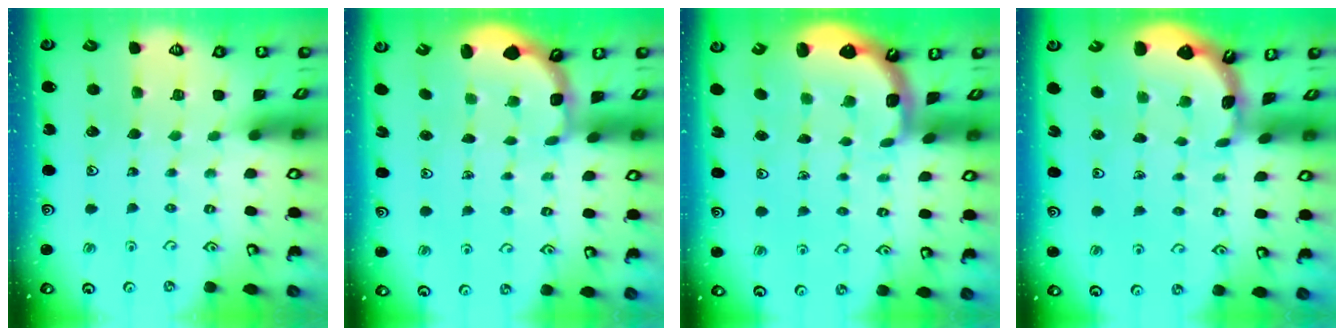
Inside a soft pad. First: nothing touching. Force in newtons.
{"total": 2.7, "press": 2.0, "slide": 1.7}
{"total": 2.7, "press": 1.5, "slide": 2.2}
{"total": 1.6, "press": 1.5, "slide": 0.1}